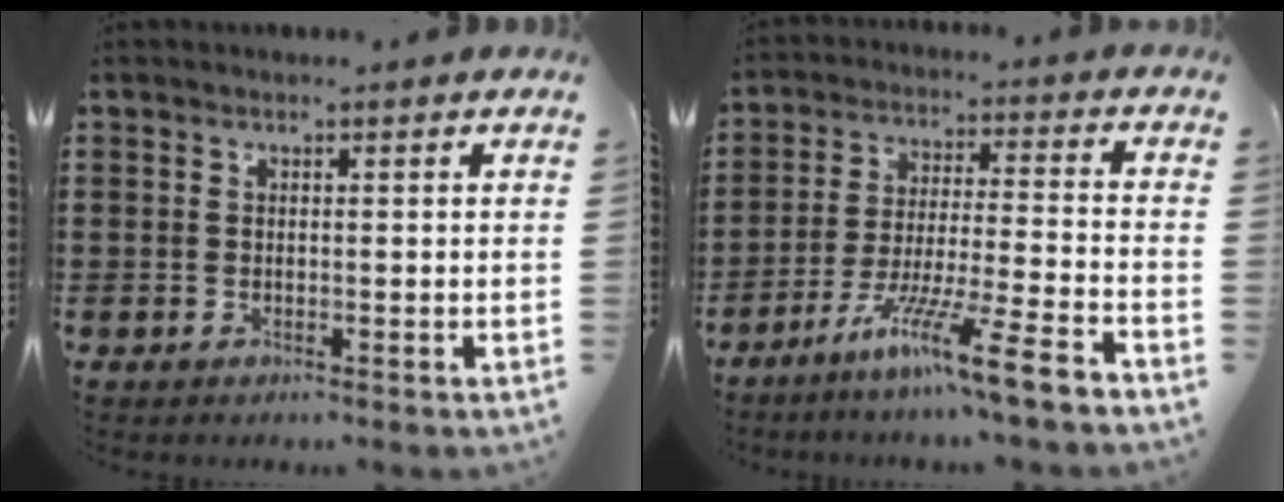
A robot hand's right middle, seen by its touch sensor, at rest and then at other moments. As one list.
[{"total": 10.3, "force": [-7.9, -0.5, 6.6], "torque": [-0.127, -0.005, -0.155]}]